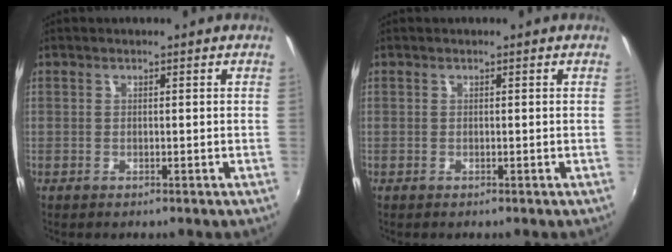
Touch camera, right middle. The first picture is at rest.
{"total": 0.0}